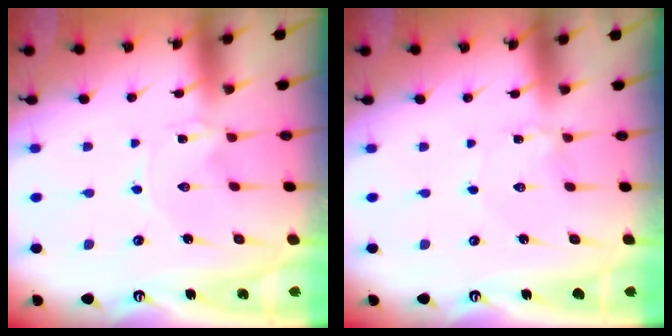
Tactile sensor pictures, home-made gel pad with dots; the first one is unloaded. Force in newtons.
{"total": 0.7, "press": 0.7, "slide": 0.1}